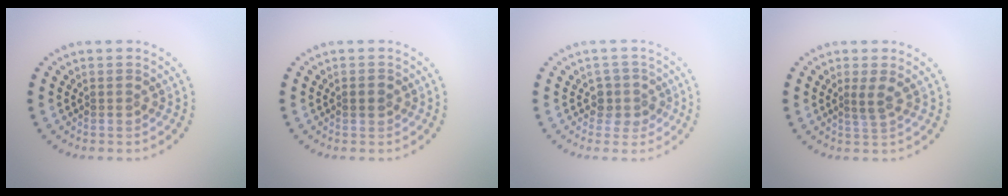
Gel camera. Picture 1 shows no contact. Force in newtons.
{"total": 0.7, "press": 0.7, "slide": 0.1}
{"total": 1.9, "press": 1.5, "slide": 1.2}
{"total": 1.4, "press": 1.1, "slide": 0.9}